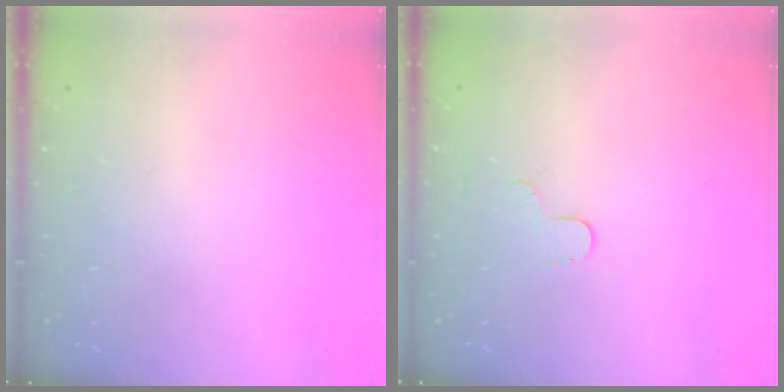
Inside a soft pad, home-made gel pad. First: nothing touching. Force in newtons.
{"total": 4.2, "press": 4.2, "slide": 0.4}